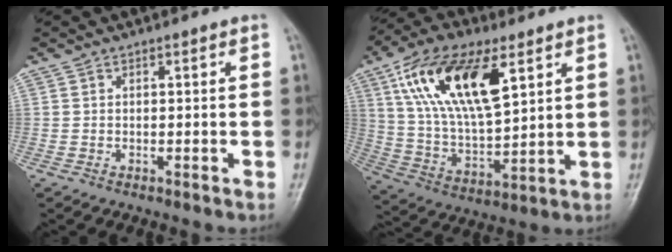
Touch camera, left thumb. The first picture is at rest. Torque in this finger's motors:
{"motor_torque": [2.59, 2.41, 2.07, -0.70, 0.43]}